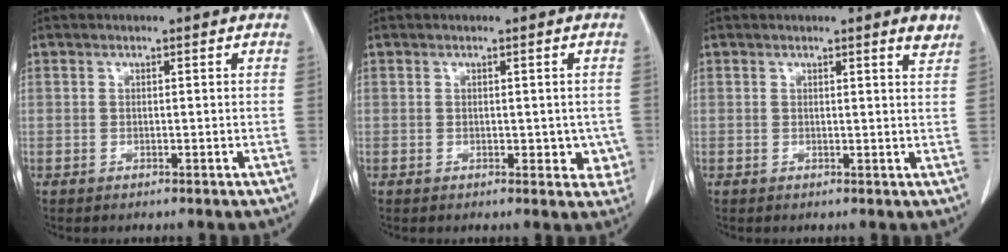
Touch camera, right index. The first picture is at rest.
{"total": 3.6, "force": [-0.3, 2.4, 2.6], "torque": [-0.008, 0.002, 0.001]}
{"total": 1.8, "force": [1.4, -0.3, 1.0], "torque": [-0.017, -0.011, 0.015]}